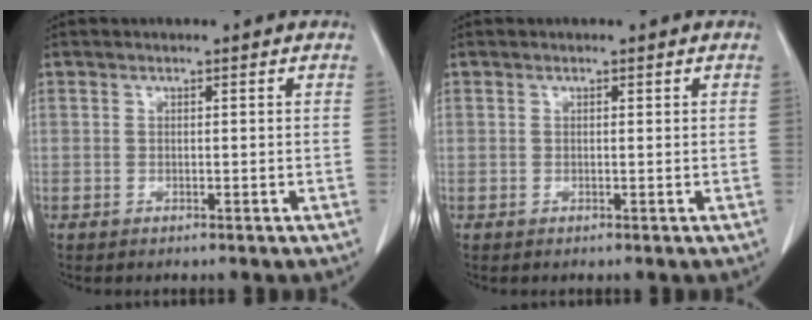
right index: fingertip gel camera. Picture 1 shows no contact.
{"total": 0.0}